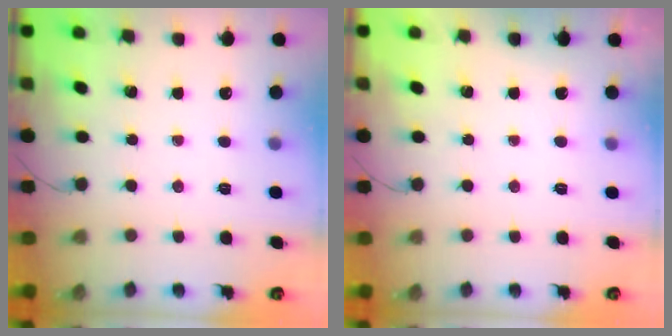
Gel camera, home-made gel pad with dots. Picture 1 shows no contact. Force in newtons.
{"total": 1.8, "press": 1.8, "slide": 0.3}